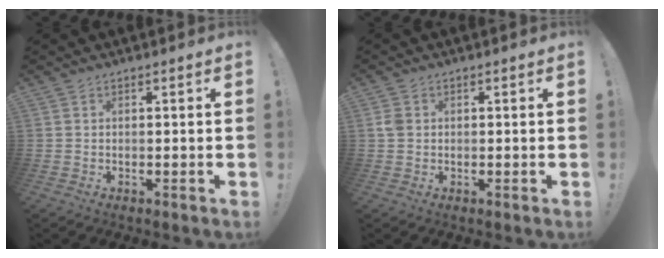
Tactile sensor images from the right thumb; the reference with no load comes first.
{"total": 2.7, "force": [0.3, 2.2, 1.5], "torque": [-0.023, 0.006, 0.007]}